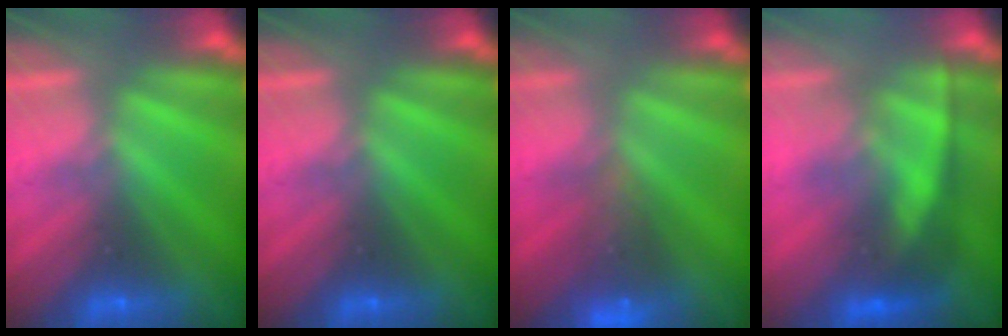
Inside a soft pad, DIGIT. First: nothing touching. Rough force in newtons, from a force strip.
{"total": 0.0}
{"total": 6.7}
{"total": 2.7}